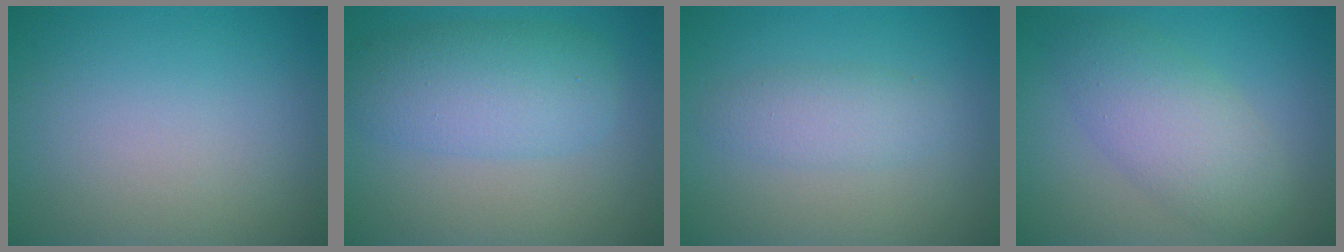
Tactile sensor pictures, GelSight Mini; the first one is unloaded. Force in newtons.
{"total": 5.5, "press": 5.5, "slide": 0.1}
{"total": 2.3, "press": 2.3, "slide": 0.1}
{"total": 5.0, "press": 5.0, "slide": 0.2}